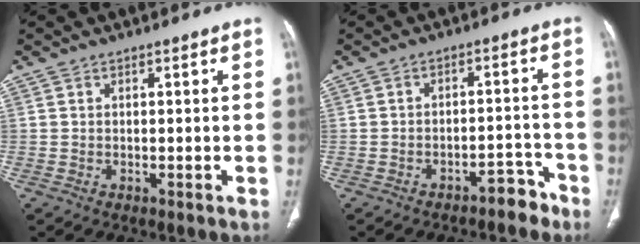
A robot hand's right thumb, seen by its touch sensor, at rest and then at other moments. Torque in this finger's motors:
{"motor_torque": [0.12, 0.47, -0.38, -0.01, 0.01]}